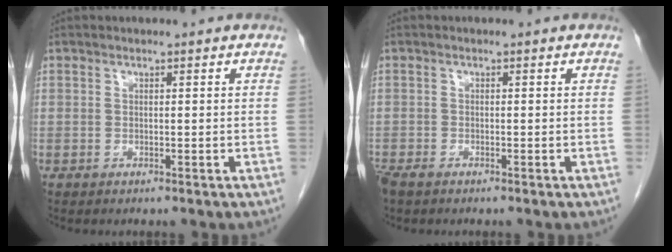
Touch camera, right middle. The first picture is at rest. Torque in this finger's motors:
{"motor_torque": [0.24, -0.10, 0.08, 0.02]}